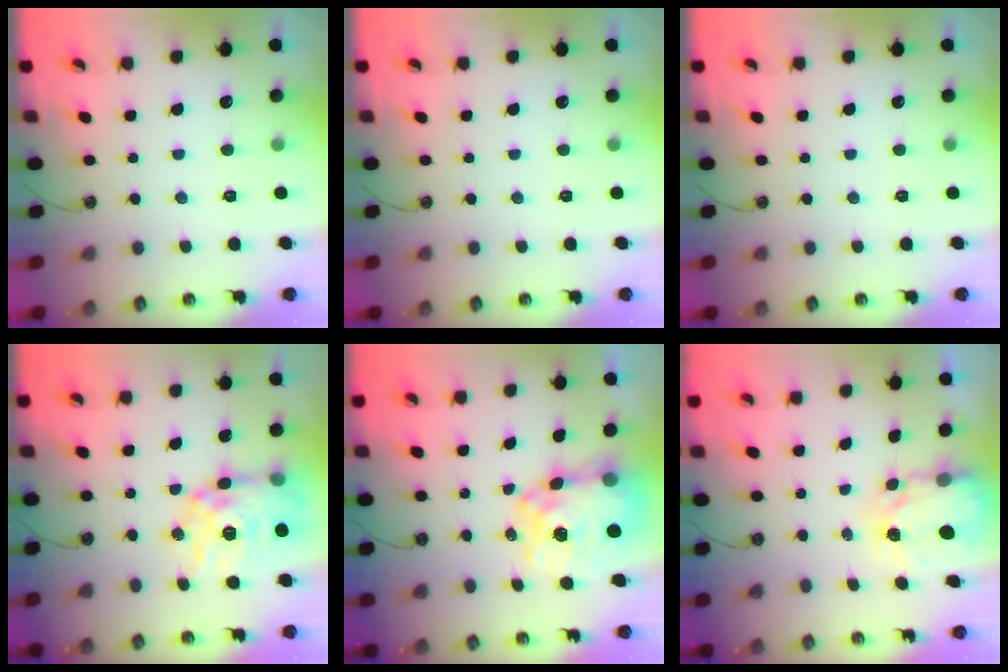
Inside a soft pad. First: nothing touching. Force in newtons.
{"total": 0.0}
{"total": 0.0}
{"total": 15.7, "press": 15.6, "slide": 1.5}
{"total": 11.0, "press": 10.9, "slide": 0.9}
{"total": 3.8, "press": 3.8, "slide": 0.1}